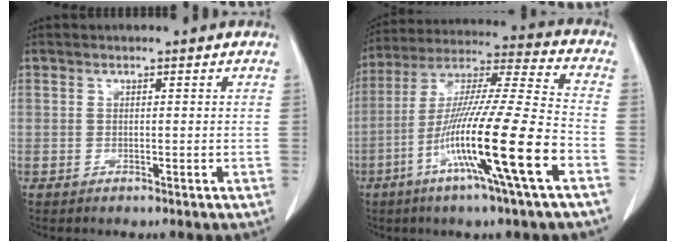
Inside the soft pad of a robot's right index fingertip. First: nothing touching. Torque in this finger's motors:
{"motor_torque": [1.55, -0.59, 0.82, 0.21]}